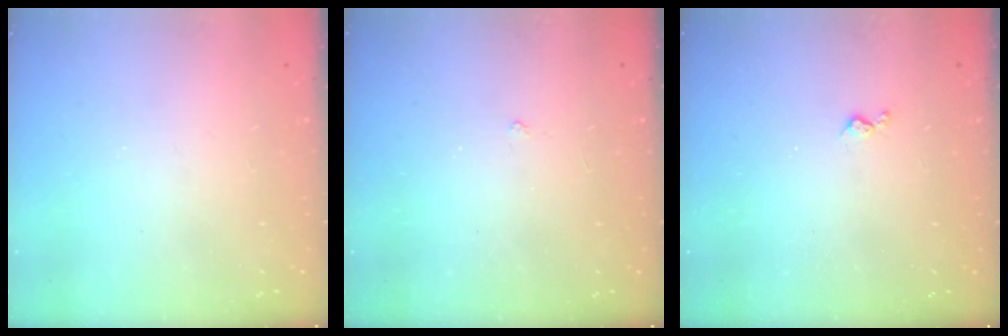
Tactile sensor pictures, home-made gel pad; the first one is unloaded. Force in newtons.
{"total": 1.1, "press": 1.1, "slide": 0.3}
{"total": 3.4, "press": 3.4, "slide": 0.5}